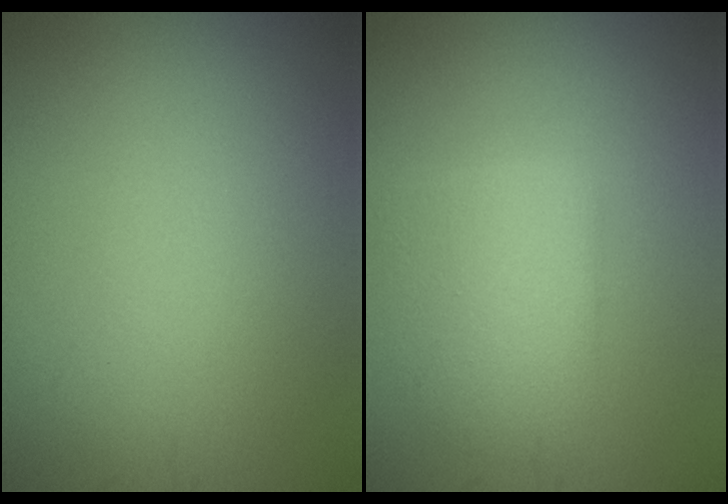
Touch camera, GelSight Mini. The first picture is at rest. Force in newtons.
{"total": 3.3, "press": 3.3, "slide": 0.5}